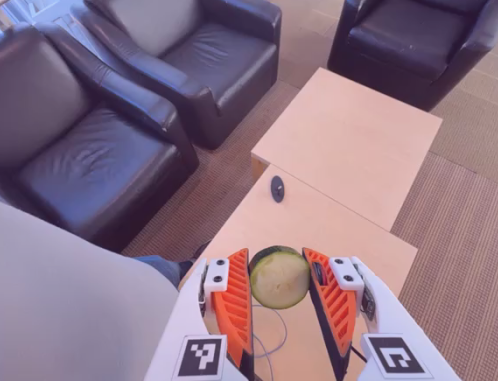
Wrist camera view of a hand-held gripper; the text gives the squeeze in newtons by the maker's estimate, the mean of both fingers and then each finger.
{"total": 10.8, "left": 10.5, "right": 11.0}